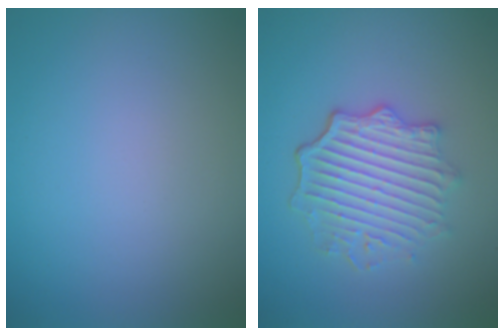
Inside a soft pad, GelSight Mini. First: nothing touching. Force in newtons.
{"total": 5.4, "press": 4.3, "slide": 3.3}